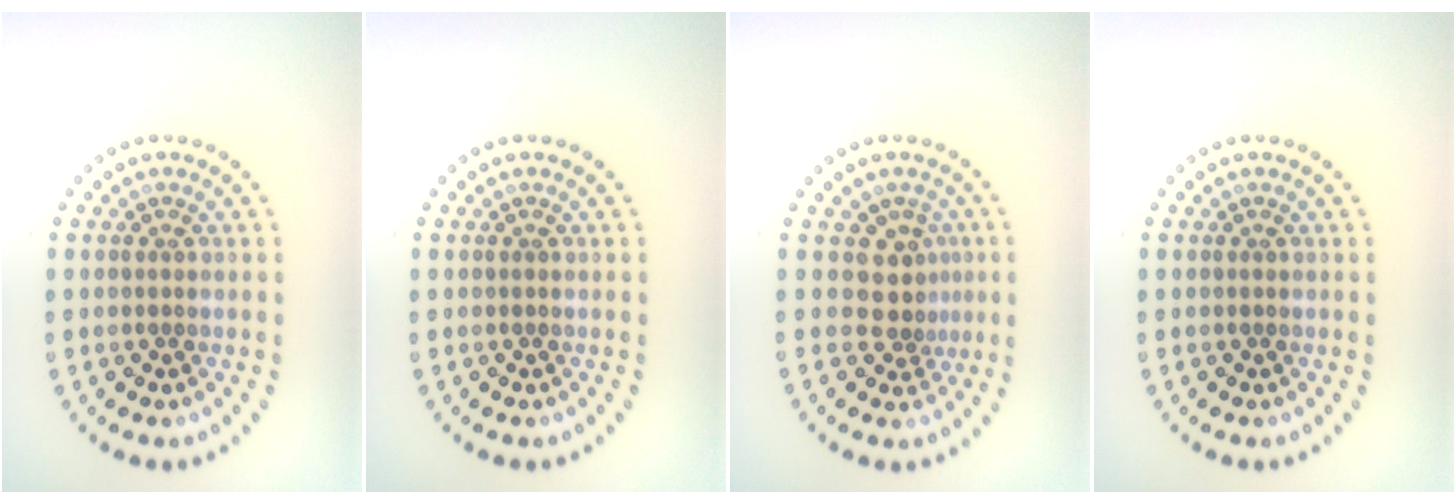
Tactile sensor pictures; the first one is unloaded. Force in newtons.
{"total": 0.0}
{"total": 2.6, "press": 1.8, "slide": 1.9}
{"total": 0.0}